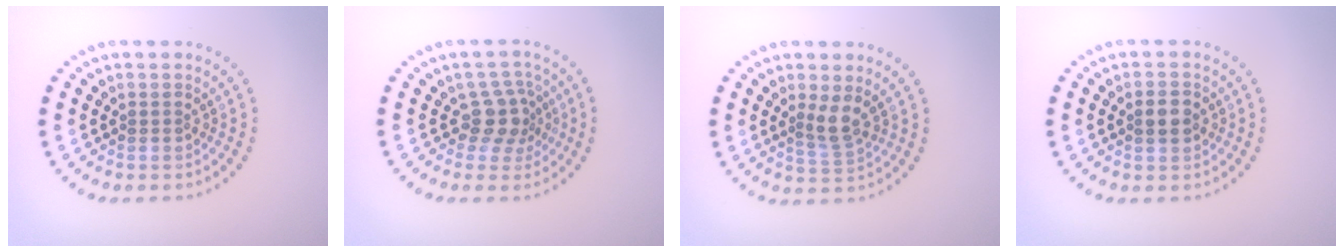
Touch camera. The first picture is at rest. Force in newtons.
{"total": 2.9, "press": 2.2, "slide": 1.9}
{"total": 2.2, "press": 1.7, "slide": 1.3}
{"total": 2.4, "press": 2.4, "slide": 0.2}